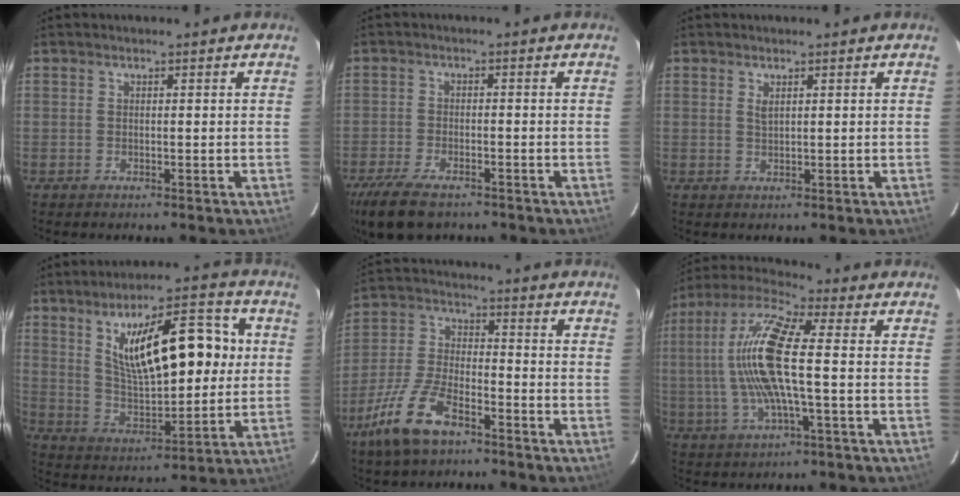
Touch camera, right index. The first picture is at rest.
{"total": 10.0, "force": [-7.5, 3.7, 5.5], "torque": [-0.142, -0.027, -0.138]}
{"total": 1.3, "force": [0.6, 0.6, 1.0], "torque": [-0.018, 0.001, 0.012]}
{"total": 18.1, "force": [5.0, 6.9, 16.0], "torque": [-0.270, 0.015, 0.098]}
{"total": 12.4, "force": [-8.0, 4.8, 8.2], "torque": [-0.186, -0.007, -0.154]}
{"total": 15.2, "force": [0.0, 3.2, 14.9], "torque": [-0.292, 0.008, -0.006]}